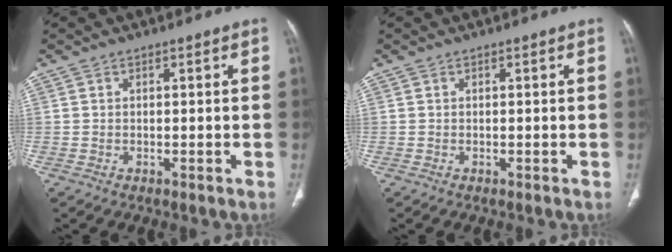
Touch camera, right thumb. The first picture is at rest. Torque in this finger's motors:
{"motor_torque": [0.00, 0.00, 0.00, 0.00, 0.00]}